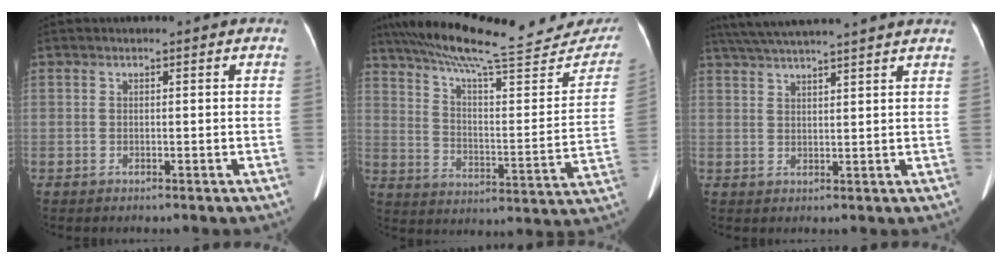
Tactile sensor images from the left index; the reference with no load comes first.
{"total": 28.0, "force": [24.5, 4.5, 12.6], "torque": [-0.200, -0.038, 0.321]}
{"total": 14.3, "force": [12.7, -0.7, 6.7], "torque": [-0.123, 0.033, 0.180]}